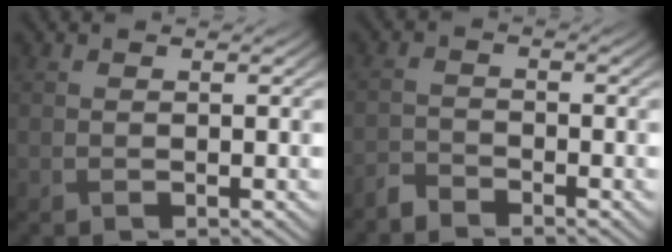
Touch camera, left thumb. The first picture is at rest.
{"total": 2.3, "force": [-2.2, 0.4, 0.4], "torque": [-0.011, -0.004, -0.056]}